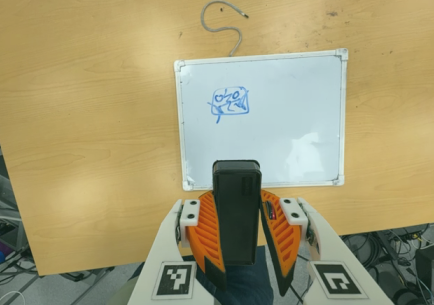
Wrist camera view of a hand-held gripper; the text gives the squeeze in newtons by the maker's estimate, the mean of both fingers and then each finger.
{"total": 9.8, "left": 8.1, "right": 11.4}